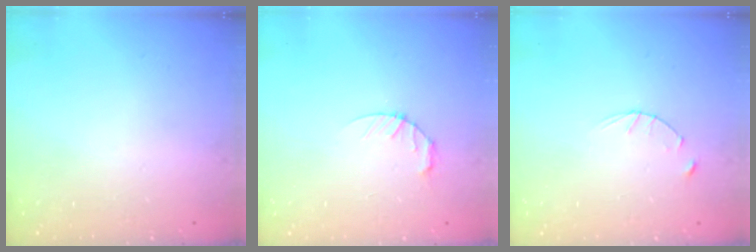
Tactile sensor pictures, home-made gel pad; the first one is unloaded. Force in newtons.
{"total": 3.1, "press": 3.1, "slide": 0.4}
{"total": 2.8, "press": 2.8, "slide": 0.4}